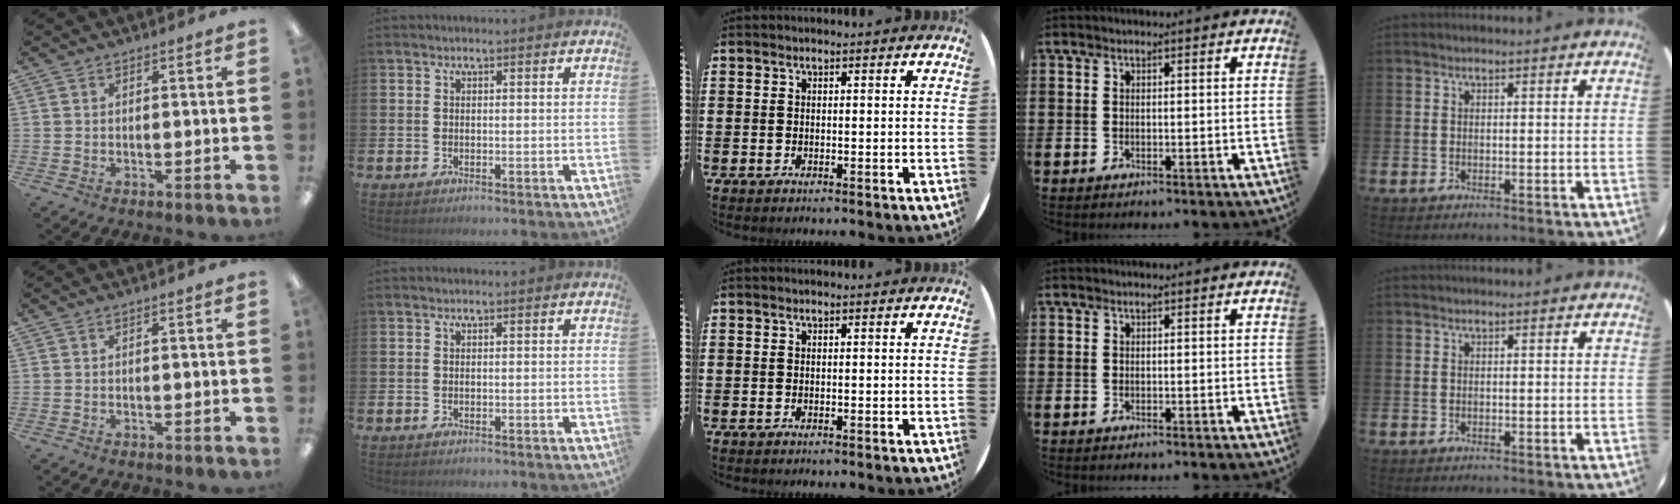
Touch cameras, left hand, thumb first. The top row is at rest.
{}